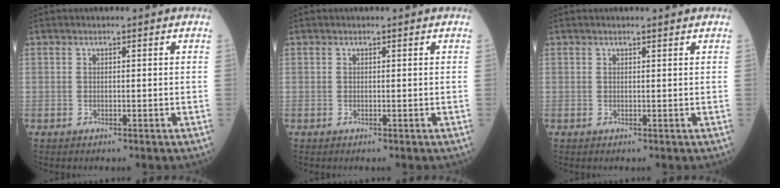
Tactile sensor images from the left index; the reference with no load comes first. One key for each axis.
{"total": 0.0}
{"total": 1.3, "fx": 1.3, "fy": -0.2, "fz": 0.3, "tx": -0.011, "ty": 0.000, "tz": 0.017}